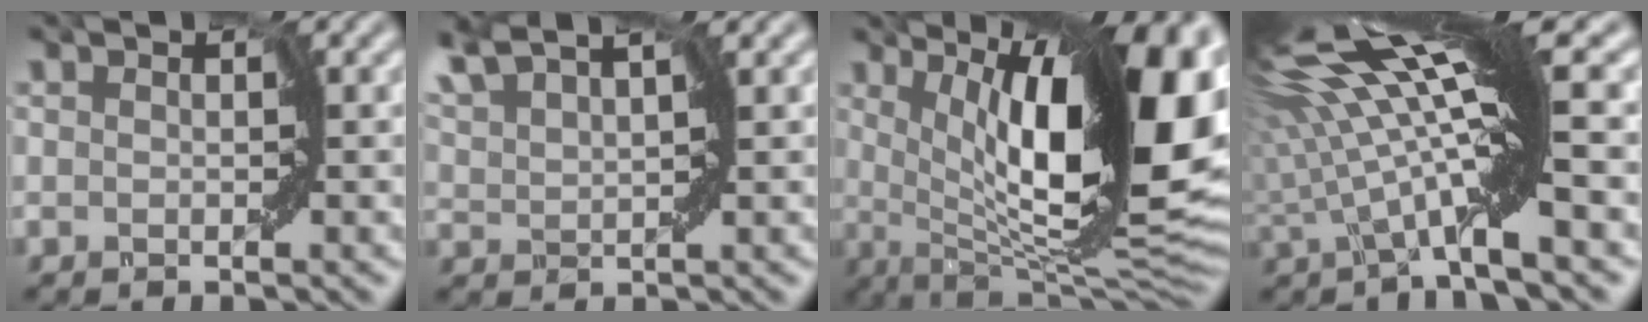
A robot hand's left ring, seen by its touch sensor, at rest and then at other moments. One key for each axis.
{"total": 4.3, "fx": 3.8, "fy": 0.7, "fz": 2.0, "tx": -0.057, "ty": 0.022, "tz": 0.063}
{"total": 16.6, "fx": 3.7, "fy": 4.6, "fz": 15.4, "tx": -0.182, "ty": 0.000, "tz": 0.059}
{"total": 10.2, "fx": 1.2, "fy": 1.6, "fz": 10.0, "tx": -0.187, "ty": 0.014, "tz": 0.016}